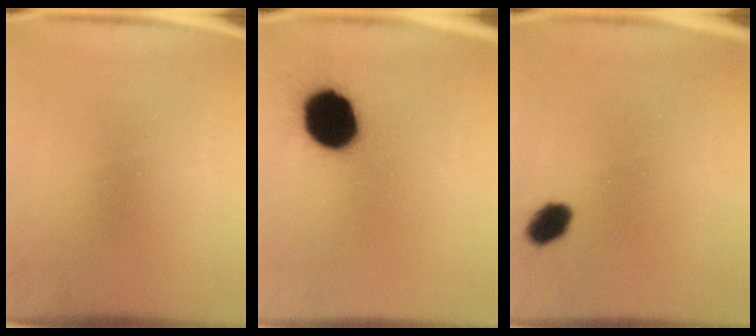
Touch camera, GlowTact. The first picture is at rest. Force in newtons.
{"total": 15.0}
{"total": 4.5}